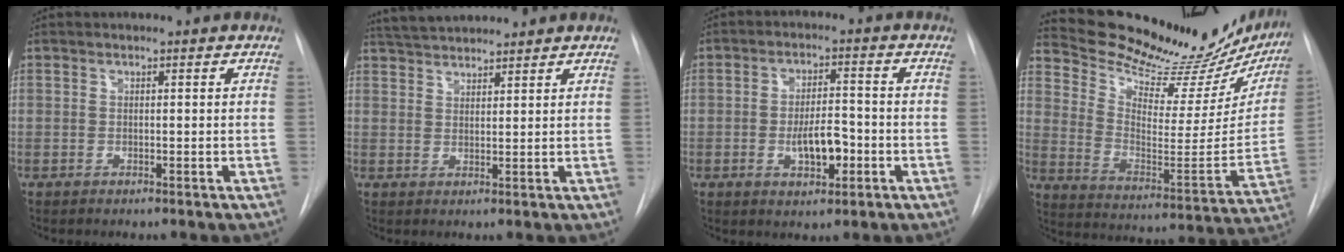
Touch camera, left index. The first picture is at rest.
{"total": 5.7, "force": [5.5, 0.5, 1.6], "torque": [-0.034, 0.029, 0.098]}
{"total": 6.1, "force": [-2.3, 2.4, 5.1], "torque": [-0.086, -0.001, -0.033]}
{"total": 27.0, "force": [24.4, 6.9, 9.5], "torque": [-0.145, -0.079, 0.324]}